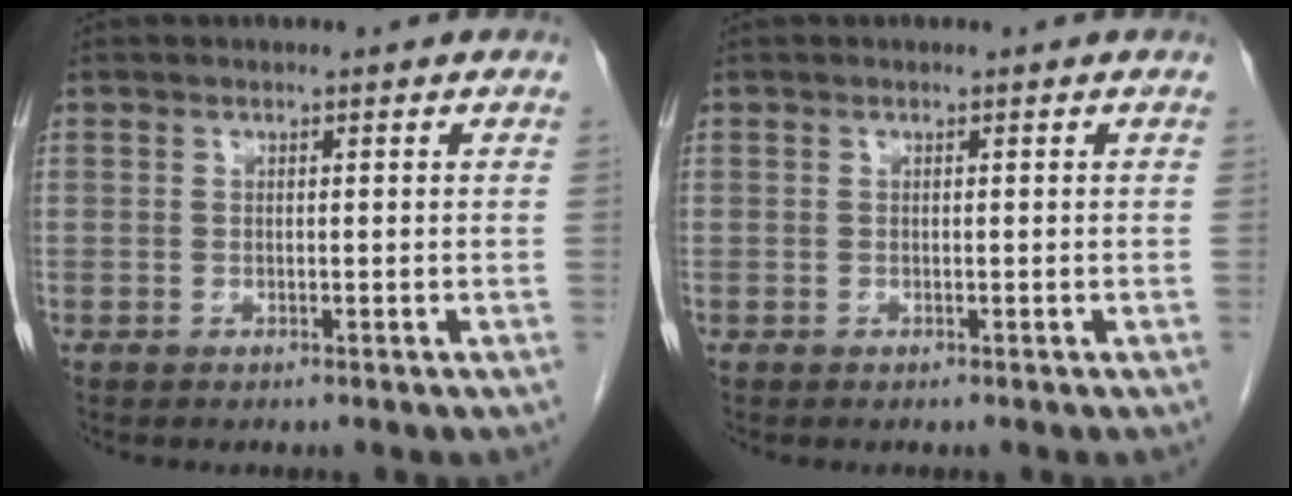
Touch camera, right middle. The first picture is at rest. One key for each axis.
{"total": 0.0}